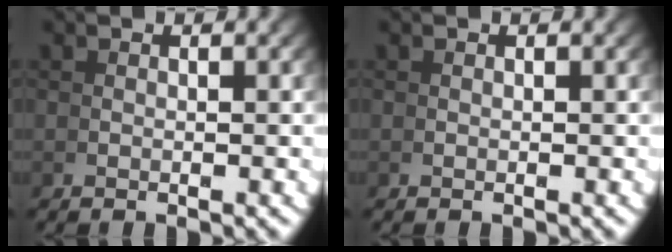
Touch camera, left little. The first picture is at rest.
{"total": 0.0}